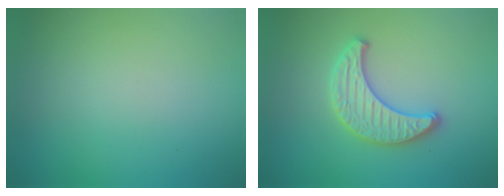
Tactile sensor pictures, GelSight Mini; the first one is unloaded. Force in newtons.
{"total": 3.2, "press": 3.2, "slide": 0.4}